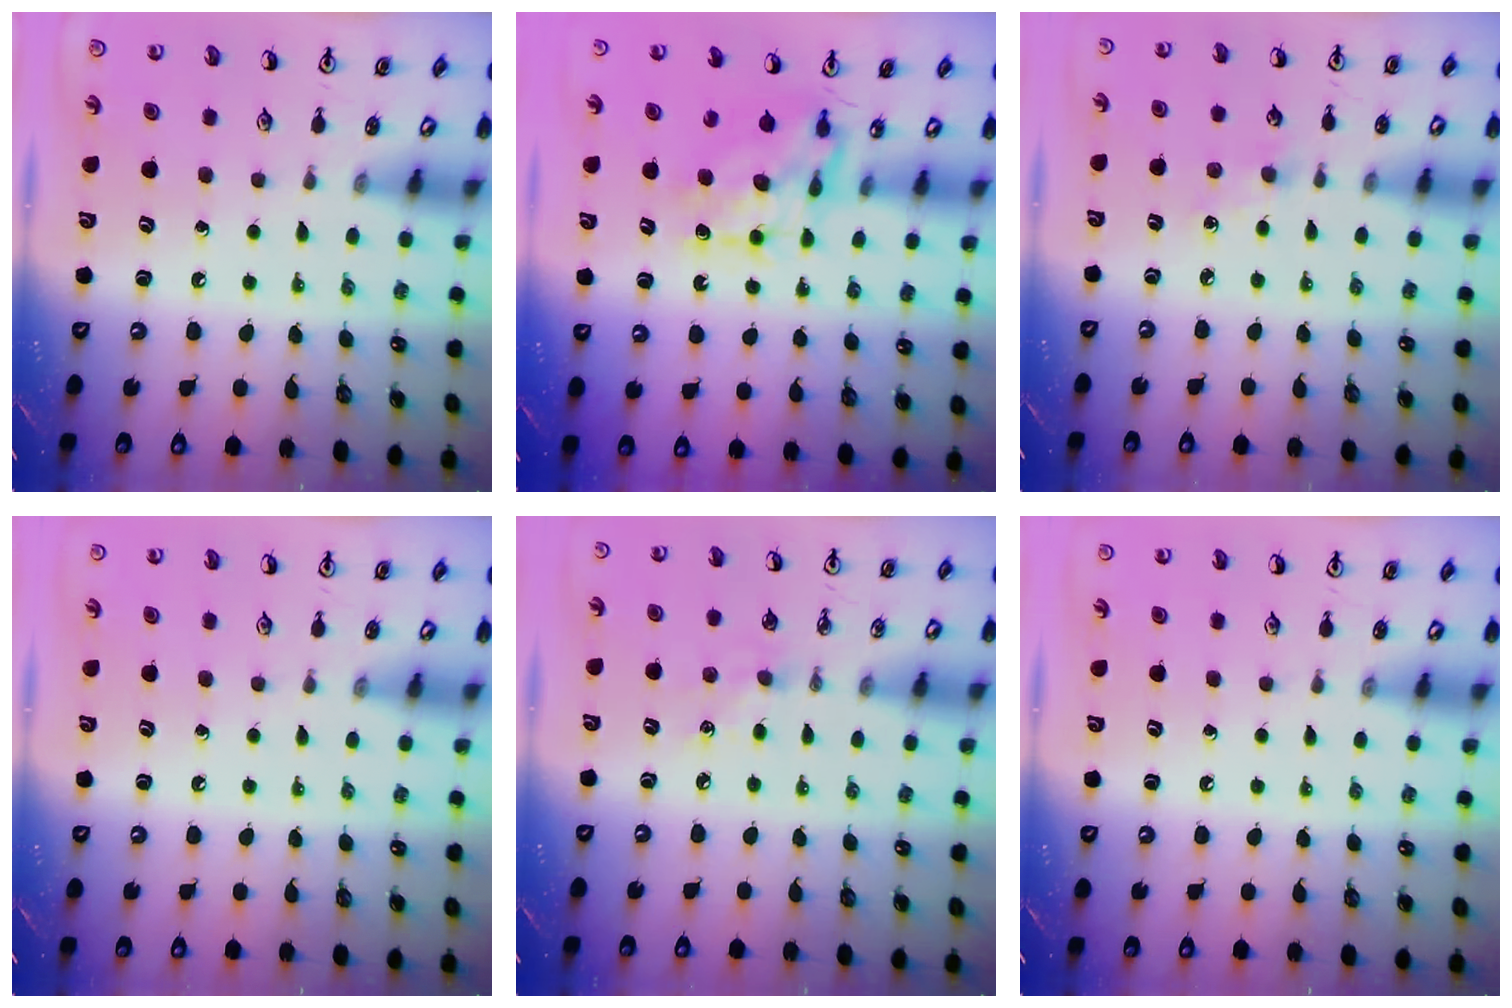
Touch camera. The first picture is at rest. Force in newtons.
{"total": 7.7, "press": 7.7, "slide": 0.5}
{"total": 3.0, "press": 2.9, "slide": 0.4}
{"total": 0.0}
{"total": 4.9, "press": 4.8, "slide": 0.7}
{"total": 0.0}